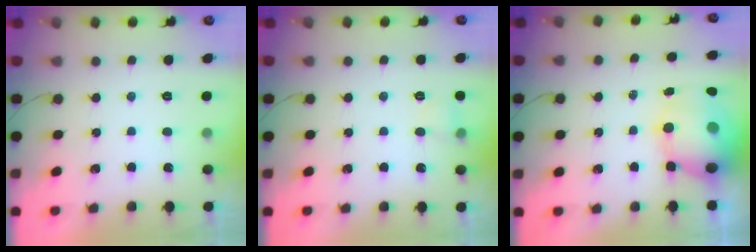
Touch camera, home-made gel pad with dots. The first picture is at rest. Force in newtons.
{"total": 4.5, "press": 4.3, "slide": 1.3}
{"total": 11.5, "press": 11.1, "slide": 3.1}